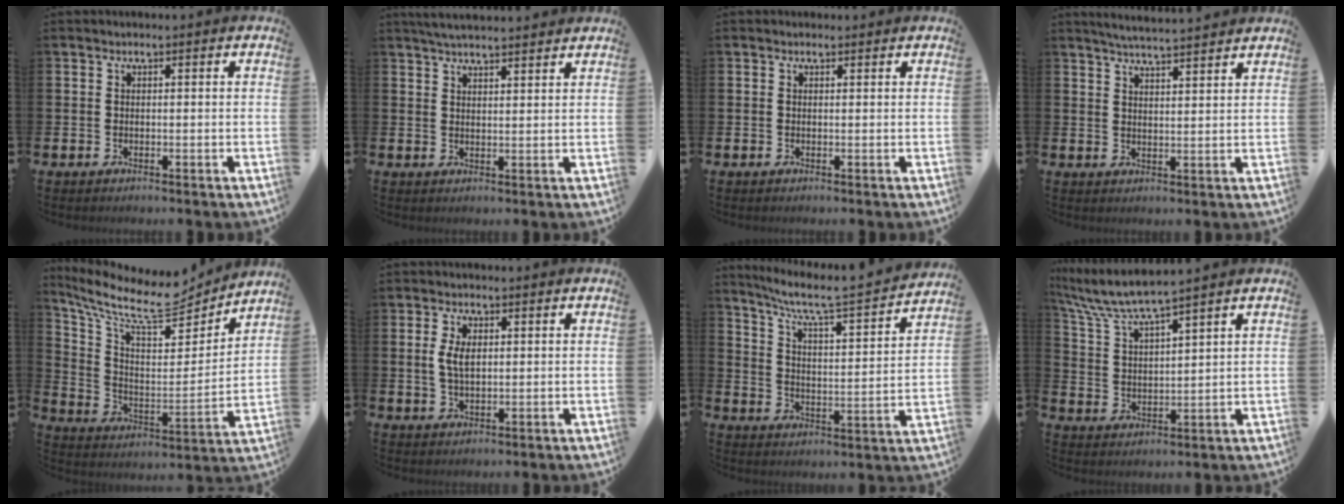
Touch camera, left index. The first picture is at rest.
{"total": 3.6, "force": [3.6, 0.2, 0.6], "torque": [-0.019, -0.014, 0.065]}
{"total": 0.6, "force": [0.5, 0.4, 0.1], "torque": [0.007, 0.001, 0.006]}
{"total": 4.7, "force": [4.6, -0.4, 0.8], "torque": [-0.023, -0.024, 0.081]}
{"total": 11.3, "force": [9.4, 3.3, 5.3], "torque": [-0.131, -0.064, 0.156]}
{"total": 3.5, "force": [1.1, 1.8, 2.8], "torque": [-0.048, 0.004, 0.016]}
{"total": 7.1, "force": [6.1, 0.6, 3.4], "torque": [-0.097, -0.048, 0.097]}
{"total": 6.0, "force": [5.5, 0.0, 2.2], "torque": [-0.069, -0.034, 0.093]}